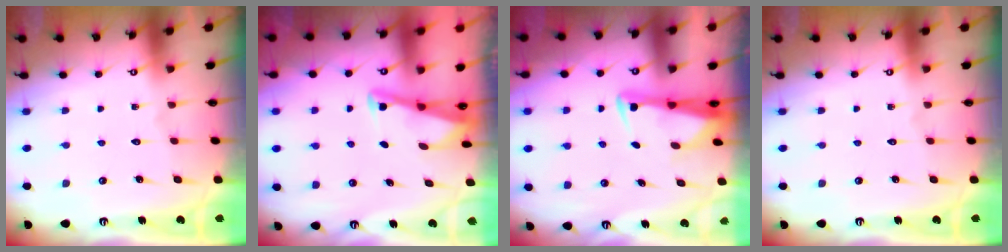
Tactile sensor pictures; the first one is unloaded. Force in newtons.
{"total": 2.9, "press": 2.9, "slide": 0.3}
{"total": 3.1, "press": 3.0, "slide": 0.7}
{"total": 0.0}